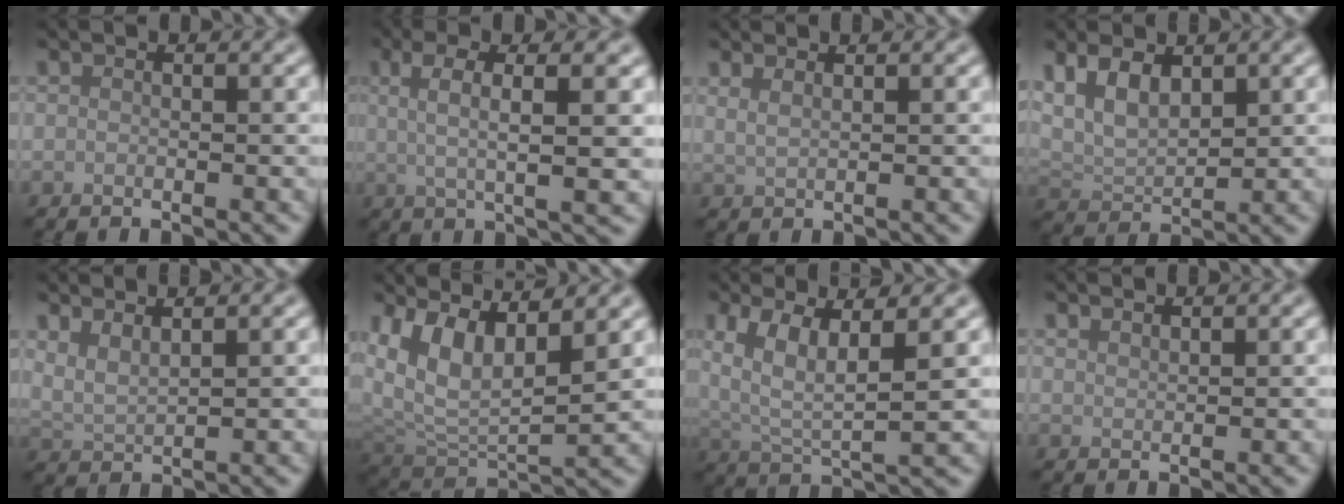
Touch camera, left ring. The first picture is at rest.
{"total": 5.0, "force": [1.4, 1.2, 4.7], "torque": [-0.076, 0.005, 0.021]}
{"total": 1.7, "force": [1.2, 0.7, 1.0], "torque": [-0.013, 0.000, 0.016]}
{"total": 4.9, "force": [2.3, 2.7, 3.4], "torque": [-0.073, 0.000, 0.039]}
{"total": 2.5, "force": [1.8, 0.6, 1.6], "torque": [-0.034, 0.000, 0.039]}
{"total": 7.5, "force": [4.2, 3.3, 5.2], "torque": [-0.107, -0.006, 0.080]}
{"total": 6.4, "force": [2.9, 2.1, 5.4], "torque": [-0.115, -0.004, 0.055]}
{"total": 1.1, "force": [1.1, 0.1, 0.1], "torque": [0.001, 0.000, 0.019]}